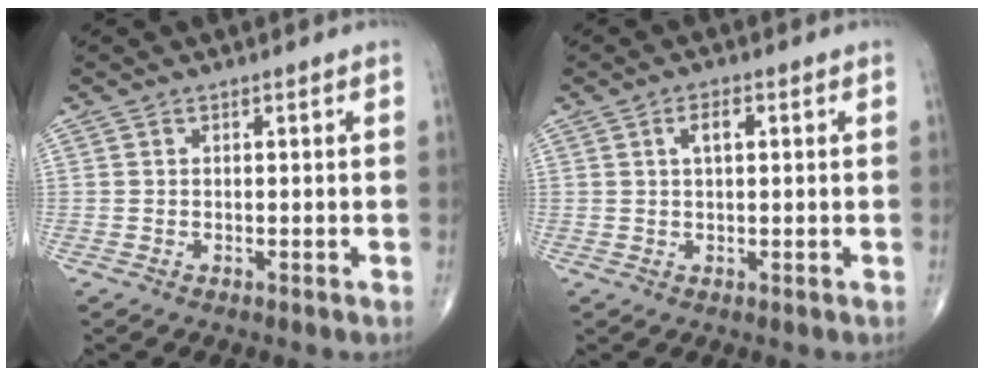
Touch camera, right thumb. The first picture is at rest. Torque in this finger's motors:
{"motor_torque": [0.87, 2.22, 0.79, 0.19, 0.01]}